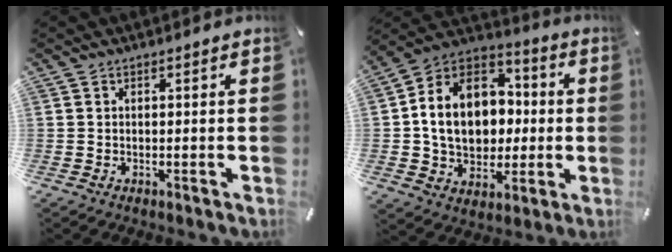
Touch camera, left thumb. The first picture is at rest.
{"total": 15.6, "force": [-1.0, 13.2, 8.2], "torque": [-0.174, 0.009, -0.013]}